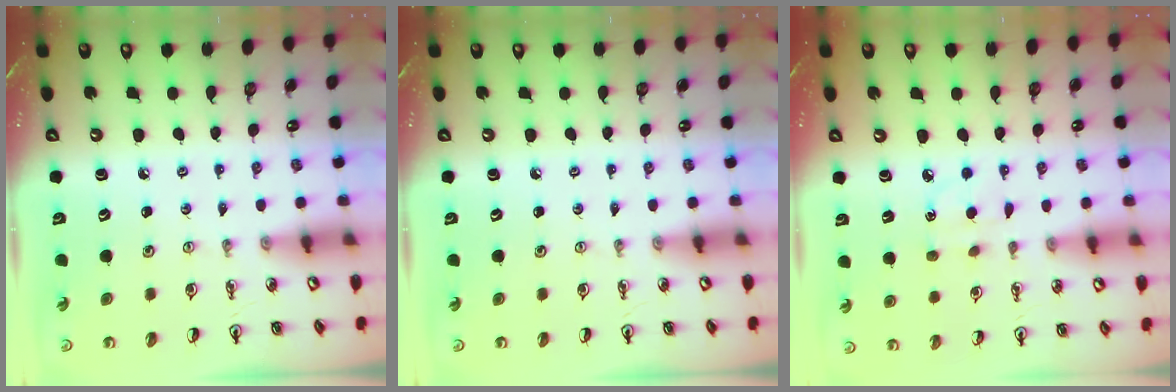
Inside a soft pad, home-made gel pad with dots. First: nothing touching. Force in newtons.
{"total": 0.0}
{"total": 5.9, "press": 5.8, "slide": 0.7}